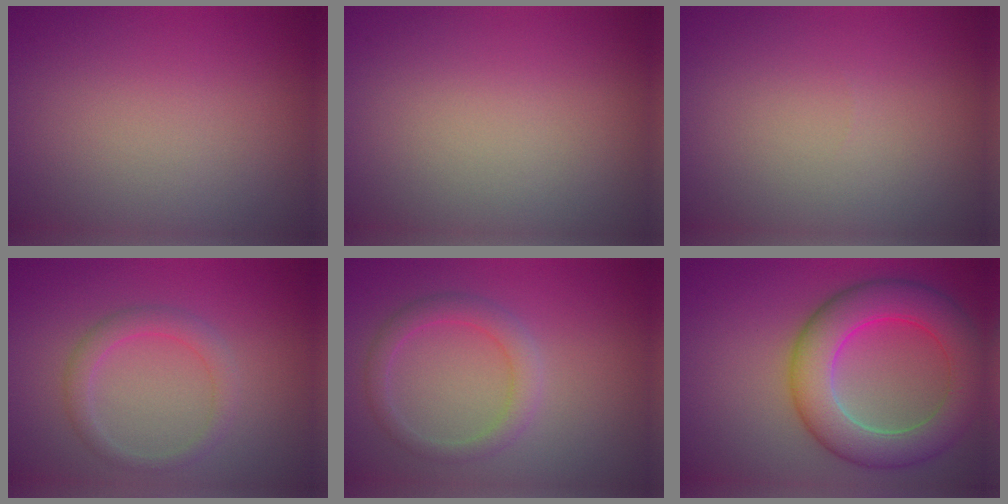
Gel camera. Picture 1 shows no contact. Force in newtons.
{"total": 0.0}
{"total": 0.0}
{"total": 2.2, "press": 2.2, "slide": 0.0}
{"total": 2.4, "press": 2.4, "slide": 0.1}
{"total": 7.9, "press": 7.9, "slide": 0.3}